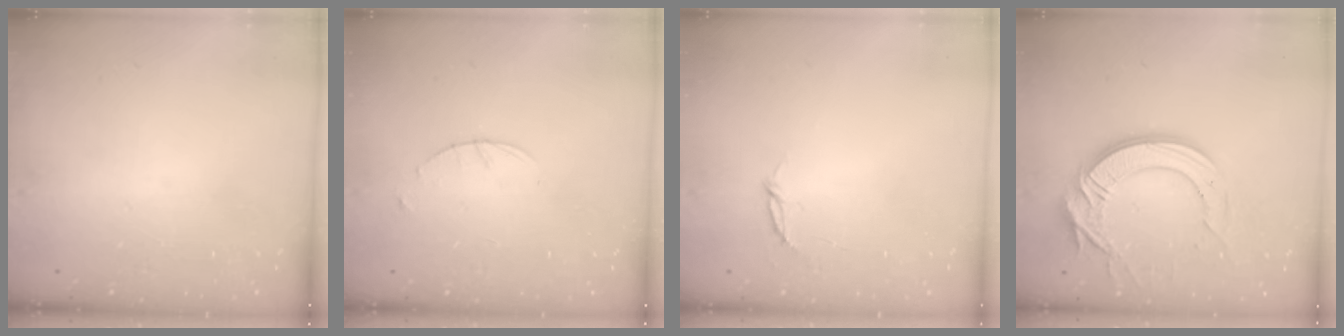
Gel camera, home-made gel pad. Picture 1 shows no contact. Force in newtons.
{"total": 1.6, "press": 1.6, "slide": 0.2}
{"total": 2.8, "press": 2.8, "slide": 0.3}
{"total": 15.8, "press": 15.7, "slide": 1.7}